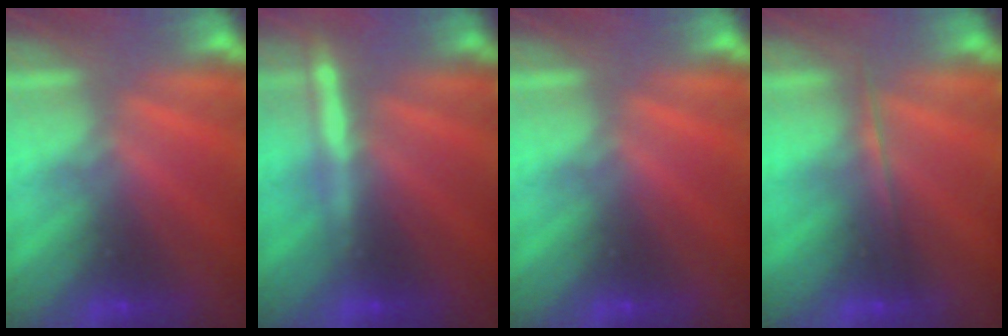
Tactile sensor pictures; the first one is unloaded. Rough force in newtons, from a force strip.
{"total": 3.9}
{"total": 0.0}
{"total": 1.7}